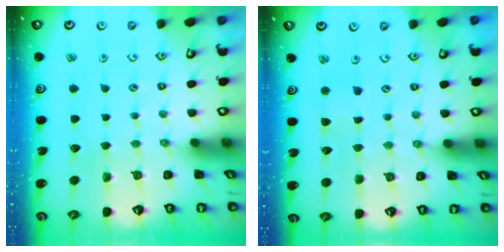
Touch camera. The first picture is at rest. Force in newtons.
{"total": 2.9, "press": 2.9, "slide": 0.3}